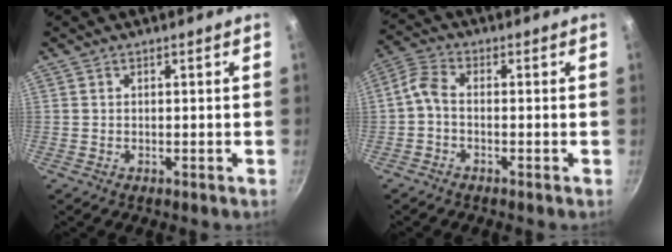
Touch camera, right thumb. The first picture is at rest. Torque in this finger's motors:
{"motor_torque": [-0.16, 0.10, -0.34, 0.31, 0.13]}